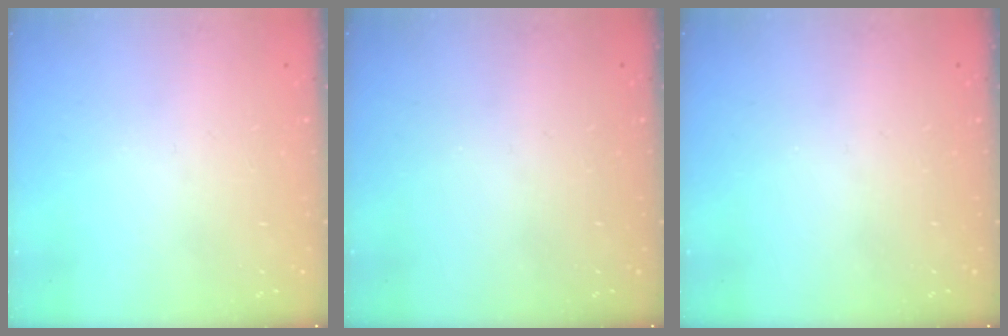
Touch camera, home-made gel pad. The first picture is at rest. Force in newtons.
{"total": 0.0}
{"total": 0.0}